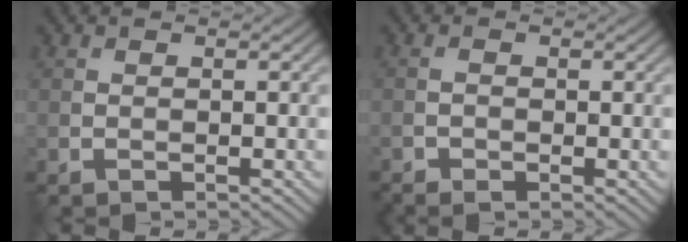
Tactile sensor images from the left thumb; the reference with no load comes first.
{"total": 1.2, "force": [-0.8, 0.6, 0.6], "torque": [-0.015, -0.001, -0.017]}